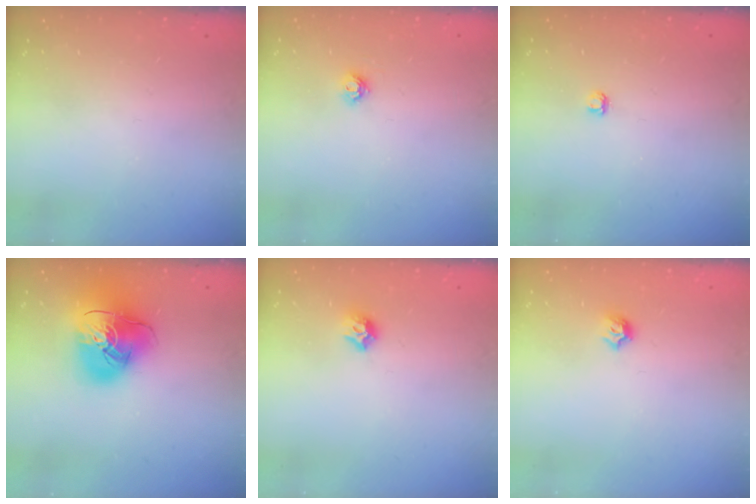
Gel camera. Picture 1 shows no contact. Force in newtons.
{"total": 4.3, "press": 4.3, "slide": 0.6}
{"total": 2.8, "press": 2.8, "slide": 0.3}
{"total": 19.5, "press": 19.4, "slide": 2.3}
{"total": 7.5, "press": 7.4, "slide": 0.8}
{"total": 5.3, "press": 5.3, "slide": 0.9}